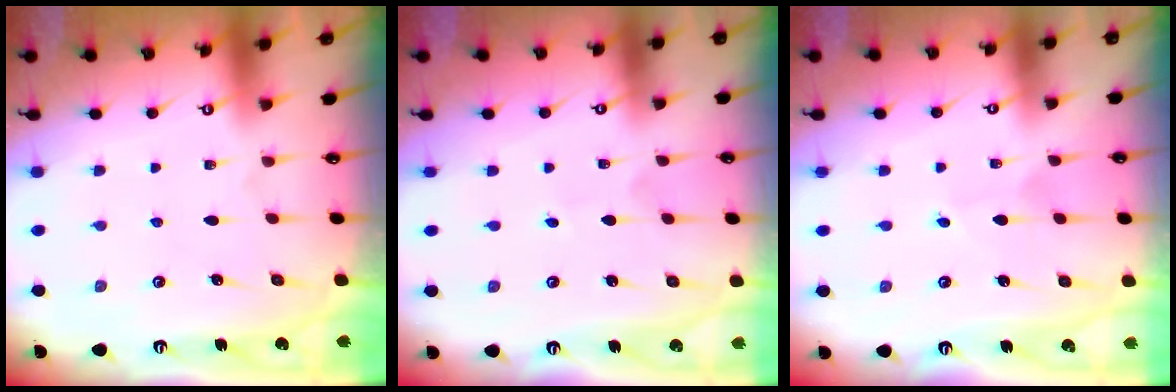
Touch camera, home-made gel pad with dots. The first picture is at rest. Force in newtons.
{"total": 1.0, "press": 1.0, "slide": 0.0}
{"total": 3.0, "press": 3.0, "slide": 0.2}